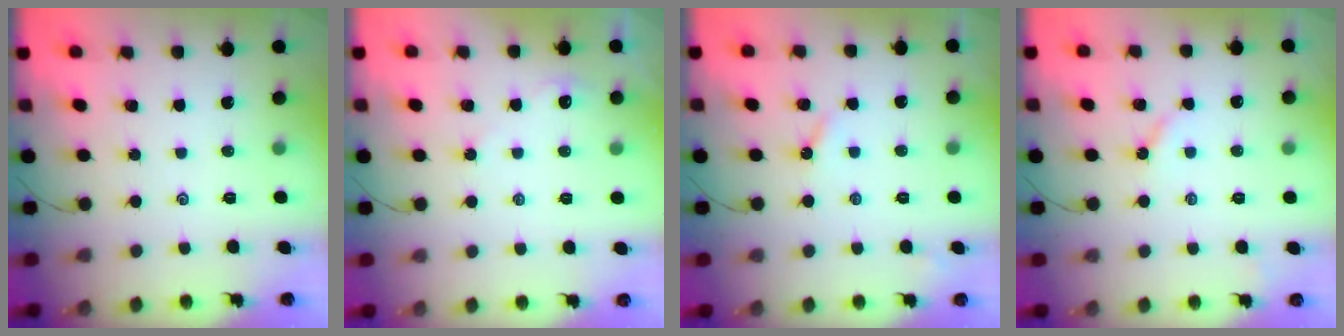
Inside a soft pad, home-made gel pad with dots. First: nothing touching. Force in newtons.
{"total": 2.3, "press": 2.3, "slide": 0.2}
{"total": 2.9, "press": 2.8, "slide": 0.3}
{"total": 2.3, "press": 2.3, "slide": 0.3}